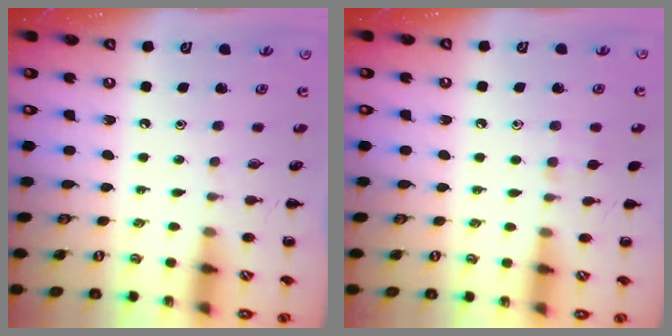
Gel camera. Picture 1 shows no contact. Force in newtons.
{"total": 5.5, "press": 5.0, "slide": 2.2}